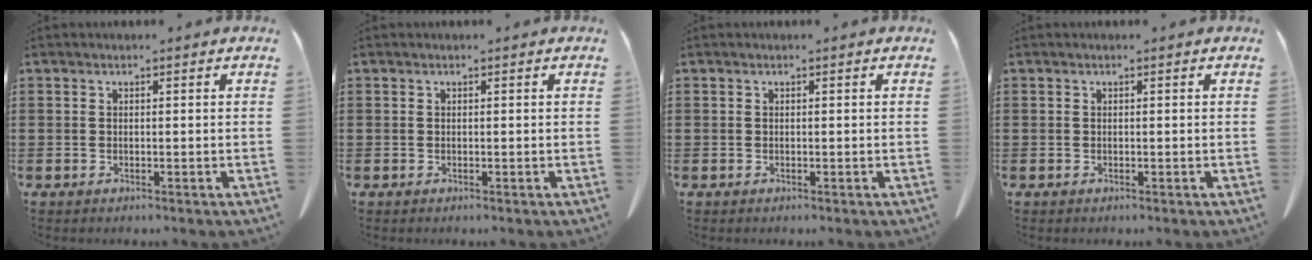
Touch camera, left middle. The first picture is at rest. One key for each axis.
{"total": 0.0}
{"total": 0.0}
{"total": 0.0}